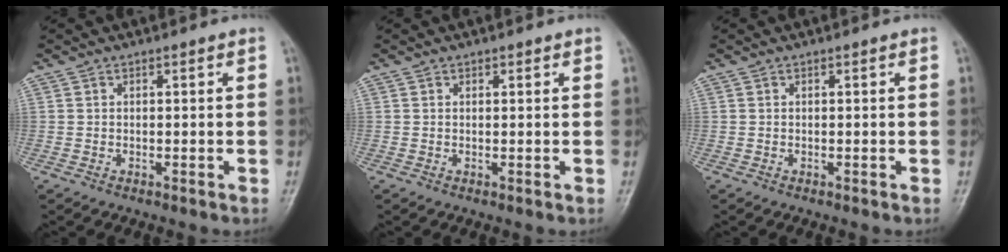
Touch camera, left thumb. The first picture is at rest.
{"total": 0.6, "force": [0.4, 0.3, 0.3], "torque": [0.000, -0.002, 0.003]}
{"total": 0.0}